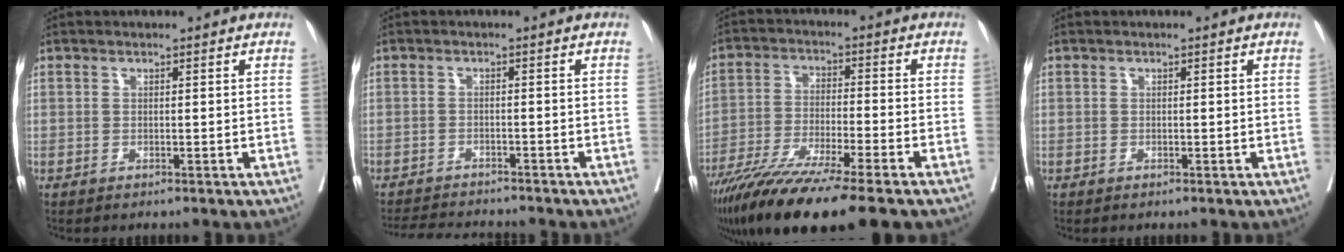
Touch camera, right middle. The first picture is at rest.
{"total": 8.3, "force": [-7.9, 1.0, 2.4], "torque": [-0.036, -0.006, -0.116]}
{"total": 15.4, "force": [-11.4, 0.0, 10.3], "torque": [-0.184, -0.048, -0.192]}
{"total": 0.6, "force": [0.5, 0.2, -0.1], "torque": [0.007, 0.007, 0.007]}